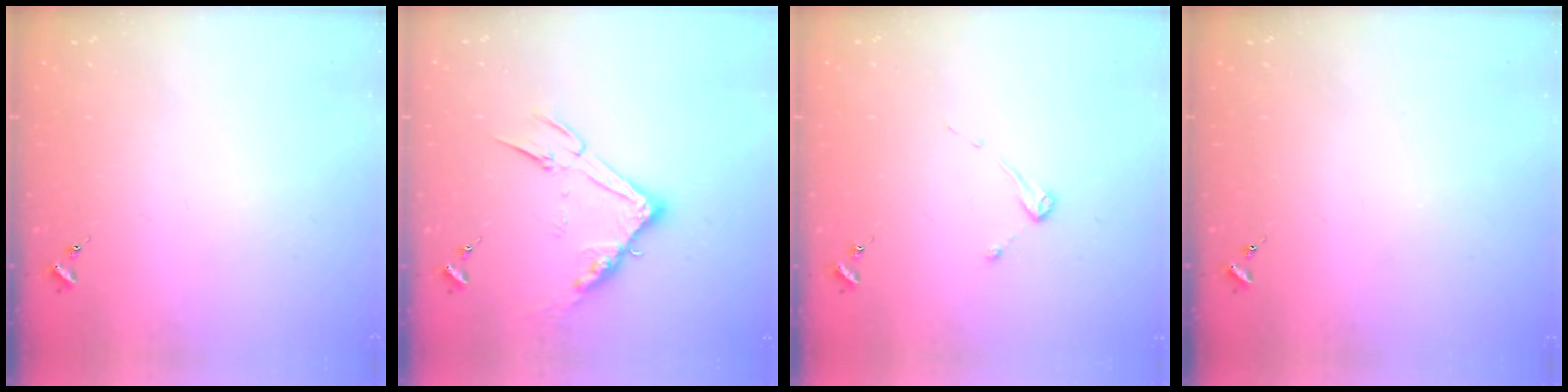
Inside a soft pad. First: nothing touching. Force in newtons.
{"total": 13.3, "press": 13.3, "slide": 1.0}
{"total": 2.6, "press": 2.5, "slide": 0.4}
{"total": 0.0}